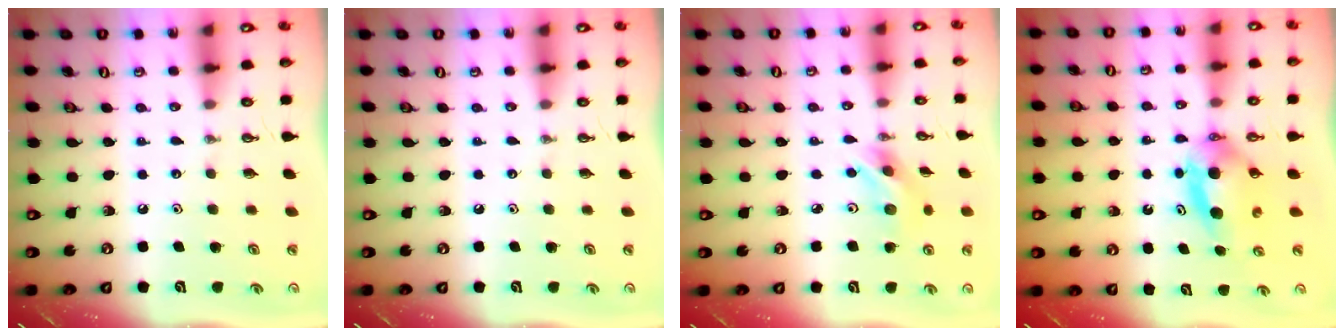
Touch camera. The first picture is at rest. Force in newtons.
{"total": 0.0}
{"total": 7.8, "press": 7.8, "slide": 0.3}
{"total": 7.5, "press": 5.9, "slide": 4.6}